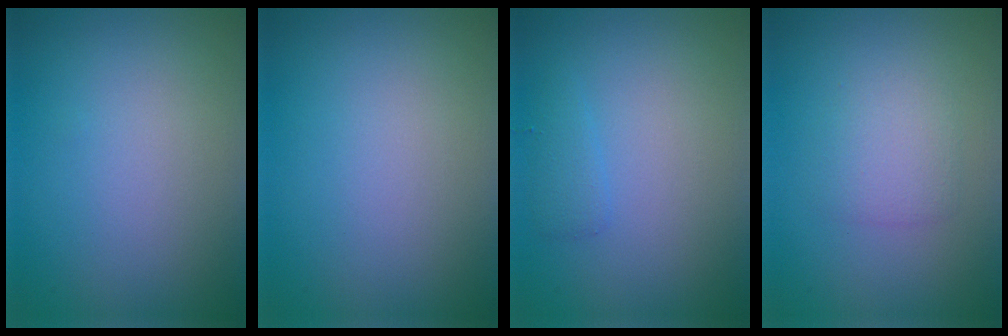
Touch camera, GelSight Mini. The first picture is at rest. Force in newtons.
{"total": 0.0}
{"total": 1.0, "press": 1.0, "slide": 0.1}
{"total": 1.9, "press": 1.9, "slide": 0.1}